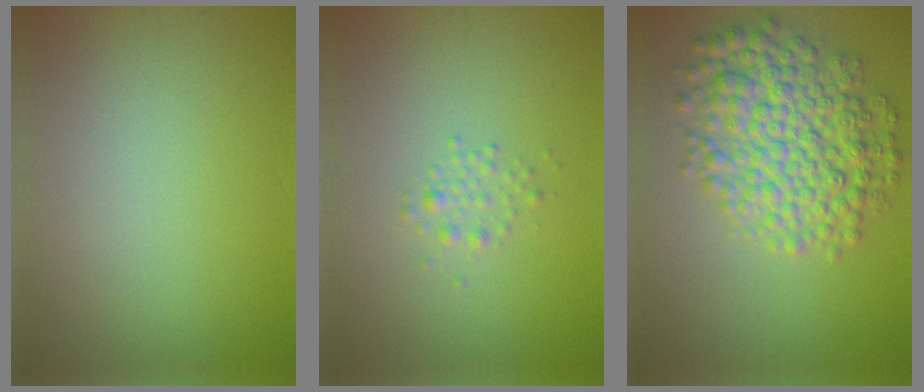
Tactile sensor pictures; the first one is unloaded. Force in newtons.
{"total": 1.2, "press": 1.2, "slide": 0.1}
{"total": 7.4, "press": 7.4, "slide": 0.1}